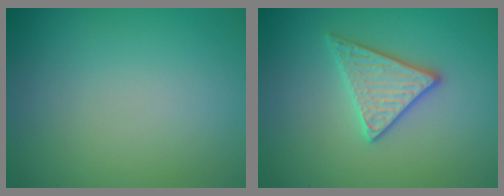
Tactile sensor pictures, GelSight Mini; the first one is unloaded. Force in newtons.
{"total": 3.0, "press": 2.9, "slide": 0.6}